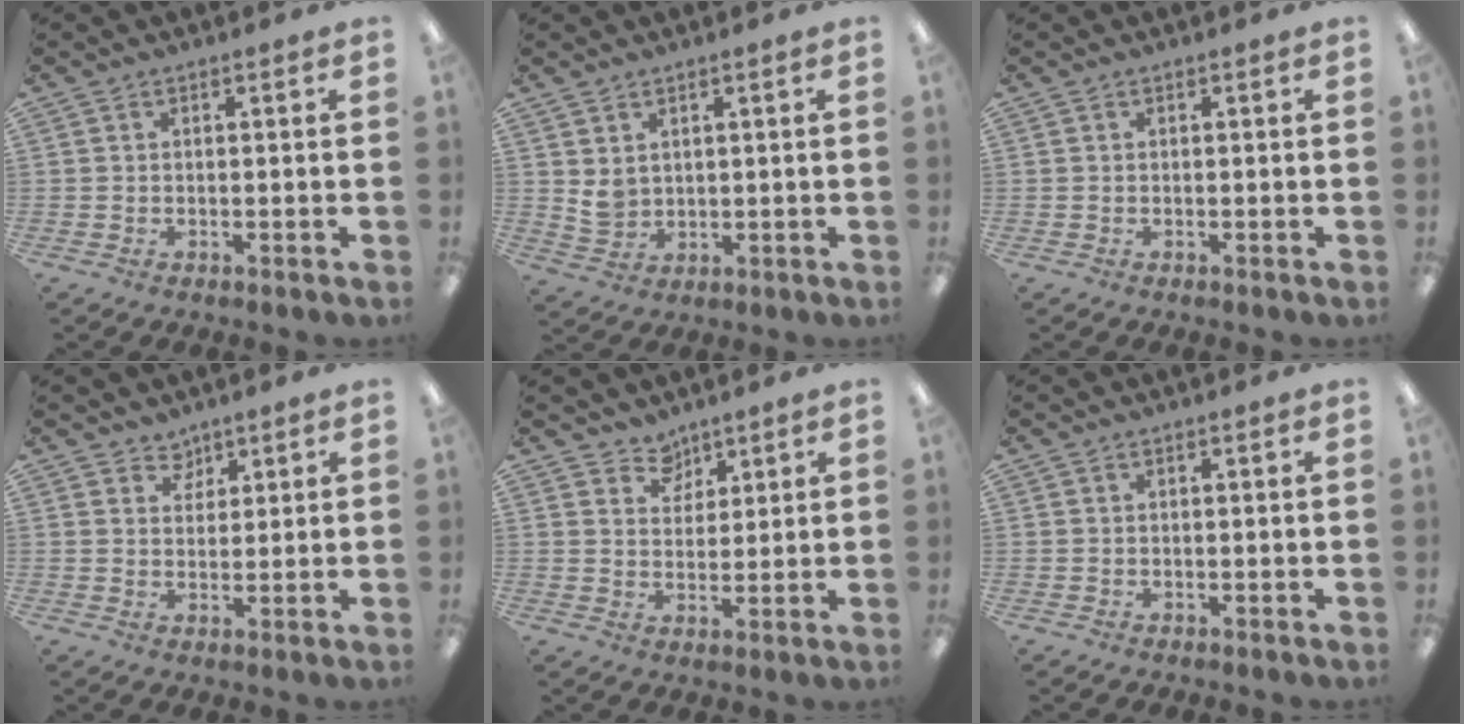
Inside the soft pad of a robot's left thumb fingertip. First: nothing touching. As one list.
[{"total": 3.8, "force": [2.3, 2.7, 1.2], "torque": [-0.022, -0.008, 0.044]}, {"total": 0.0}, {"total": 4.0, "force": [3.1, 2.6, 0.0], "torque": [0.002, -0.016, 0.056]}, {"total": 5.4, "force": [4.3, 3.4, 0.0], "torque": [0.002, -0.029, 0.078]}, {"total": 0.0}]